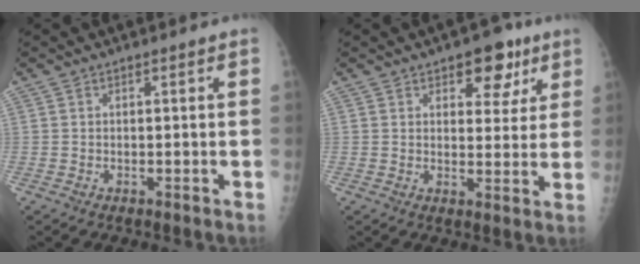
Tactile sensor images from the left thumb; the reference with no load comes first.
{"total": 8.1, "force": [4.5, 4.7, 4.8], "torque": [-0.021, -0.016, 0.056]}